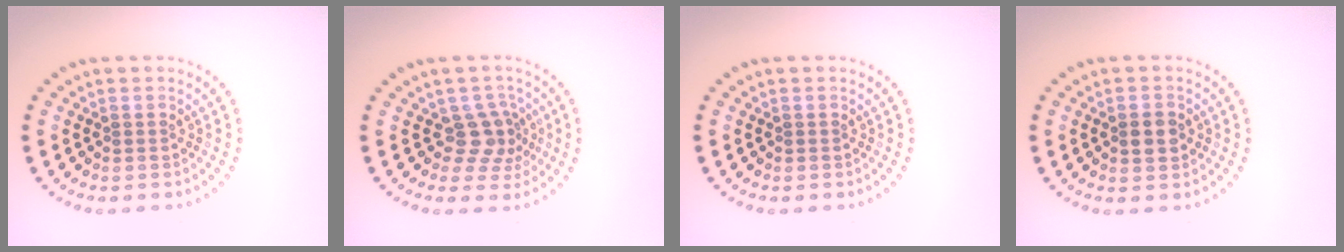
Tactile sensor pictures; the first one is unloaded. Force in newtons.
{"total": 2.9, "press": 2.2, "slide": 1.8}
{"total": 0.0}
{"total": 2.0, "press": 2.0, "slide": 0.2}